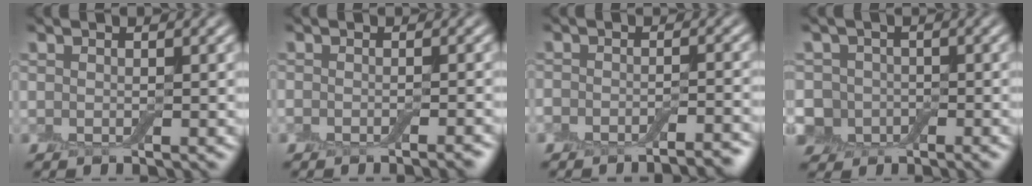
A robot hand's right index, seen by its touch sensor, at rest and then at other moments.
{"total": 2.0, "force": [-1.5, 0.4, 1.2], "torque": [-0.017, -0.004, -0.023]}
{"total": 4.2, "force": [-3.8, 1.0, 1.7], "torque": [-0.029, 0.004, -0.051]}
{"total": 5.1, "force": [-1.2, 4.6, 1.8], "torque": [-0.022, 0.013, -0.056]}